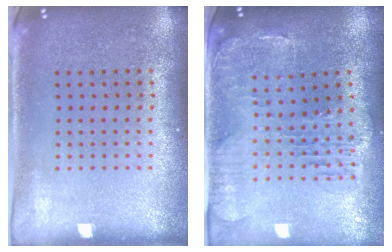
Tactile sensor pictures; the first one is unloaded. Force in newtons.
{"total": 1.4, "press": 1.3, "slide": 0.3}